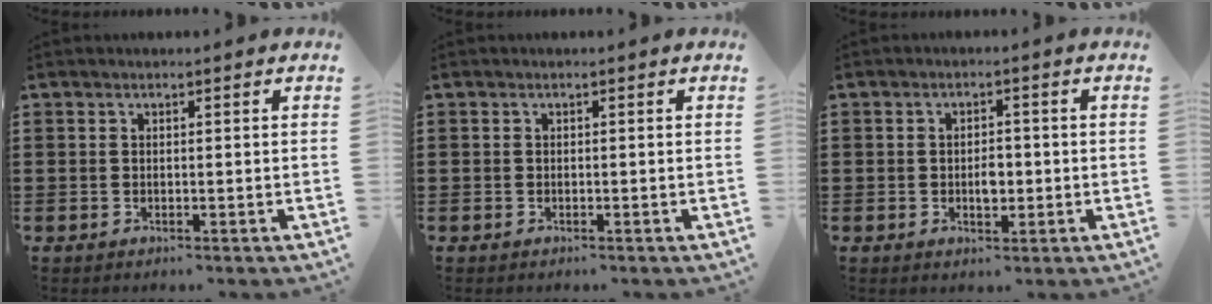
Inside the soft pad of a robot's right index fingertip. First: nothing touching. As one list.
[{"total": 0.0}, {"total": 2.7, "force": [-0.3, 1.3, 2.4], "torque": [-0.036, -0.001, -0.007]}]